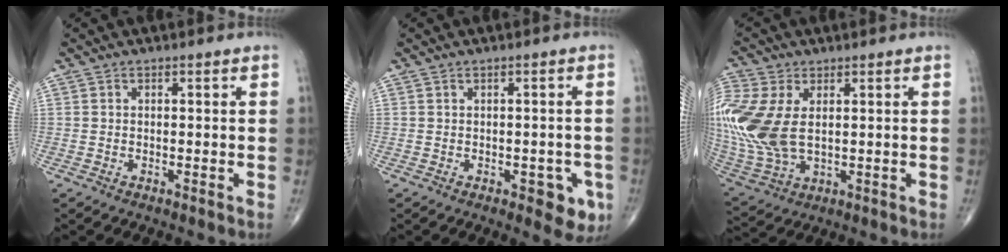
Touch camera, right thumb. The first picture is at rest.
{"total": 5.1, "force": [-1.8, 2.6, 4.0], "torque": [-0.019, 0.001, -0.018]}
{"total": 17.0, "force": [2.3, 10.3, 13.4], "torque": [-0.343, -0.009, 0.056]}